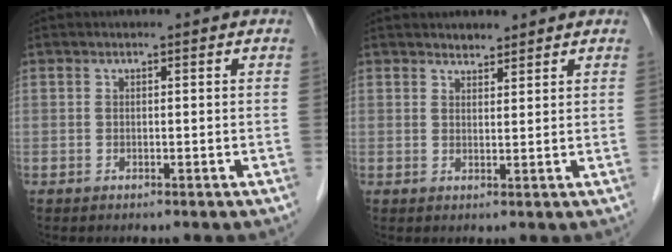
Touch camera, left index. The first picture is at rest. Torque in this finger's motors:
{"motor_torque": [-0.01, 0.00, 0.03, -0.01]}